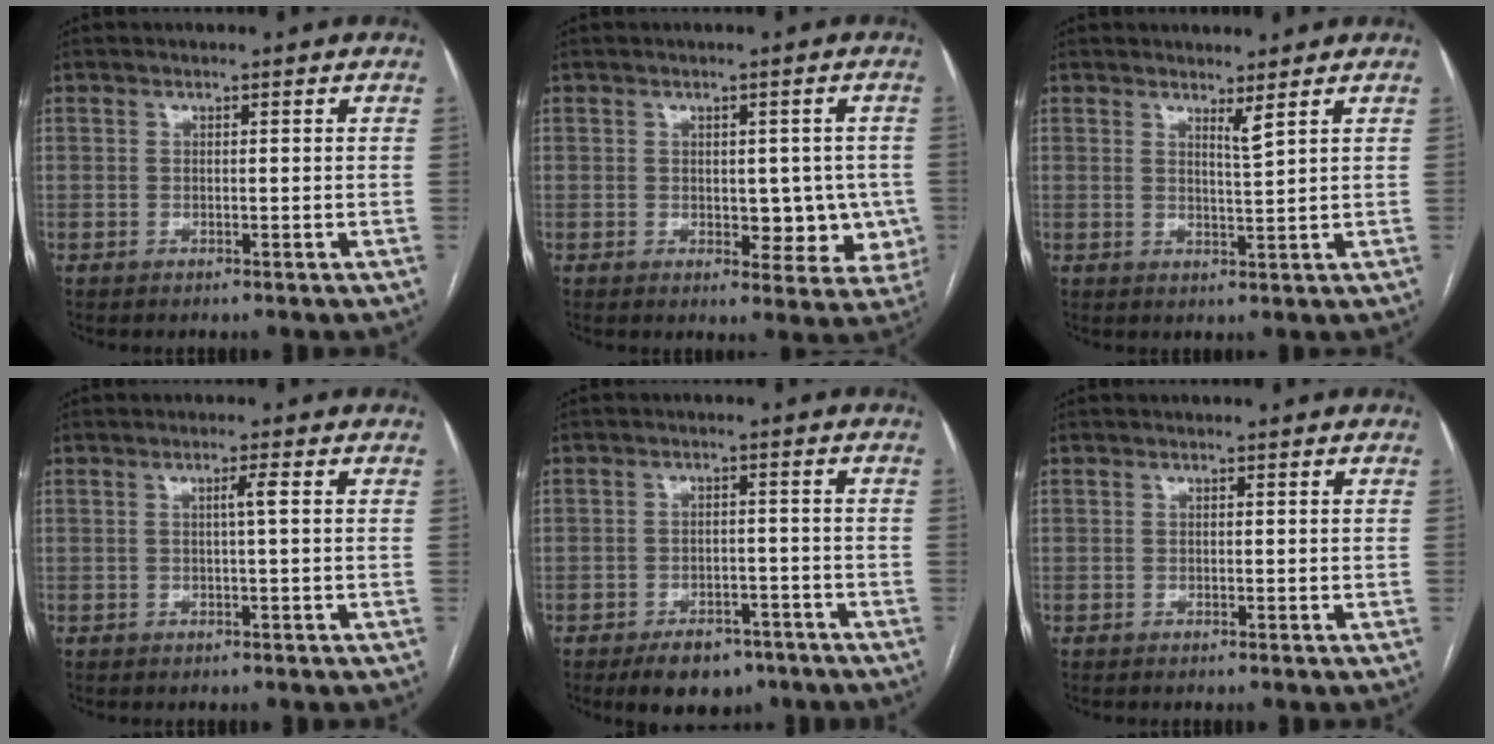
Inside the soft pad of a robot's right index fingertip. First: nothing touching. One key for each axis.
{"total": 7.3, "fx": -0.7, "fy": 4.3, "fz": 5.8, "tx": -0.044, "ty": 0.012, "tz": 0.000}
{"total": 1.9, "fx": 1.5, "fy": -0.5, "fz": 1.0, "tx": -0.020, "ty": -0.014, "tz": 0.030}
{"total": 1.5, "fx": 0.2, "fy": -0.3, "fz": 1.4, "tx": -0.022, "ty": 0.005, "tz": 0.003}
{"total": 7.2, "fx": -5.1, "fy": 4.1, "fz": 3.1, "tx": -0.044, "ty": 0.005, "tz": -0.071}
{"total": 0.0}